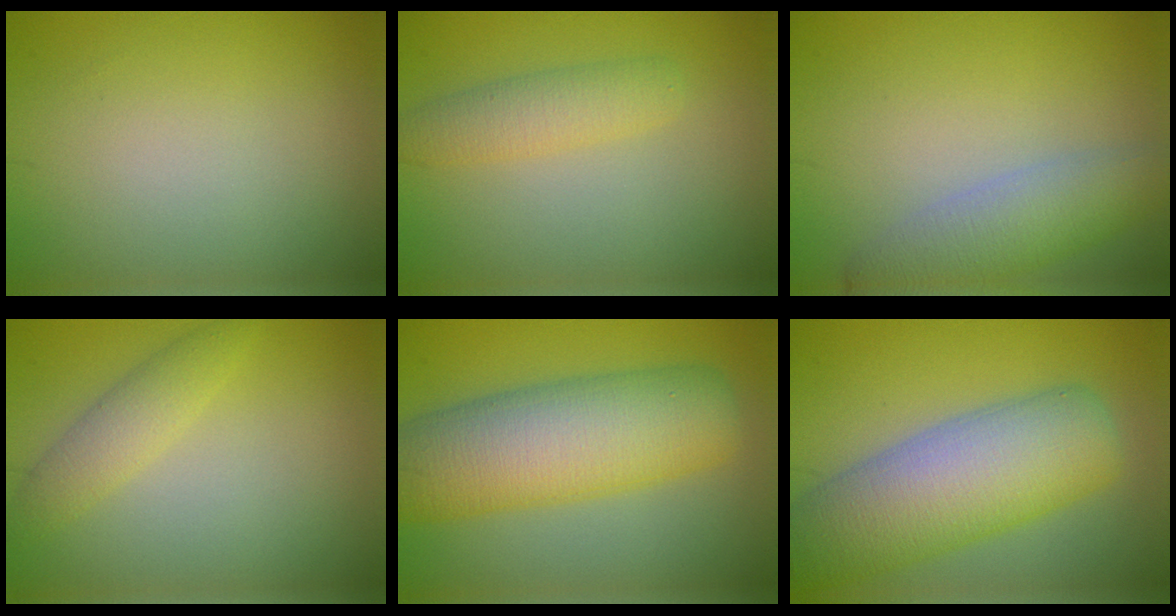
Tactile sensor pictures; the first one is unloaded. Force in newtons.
{"total": 2.8, "press": 2.8, "slide": 0.1}
{"total": 4.4, "press": 4.4, "slide": 0.4}
{"total": 2.5, "press": 2.5, "slide": 0.2}
{"total": 10.8, "press": 10.8, "slide": 0.4}
{"total": 10.6, "press": 10.6, "slide": 0.6}